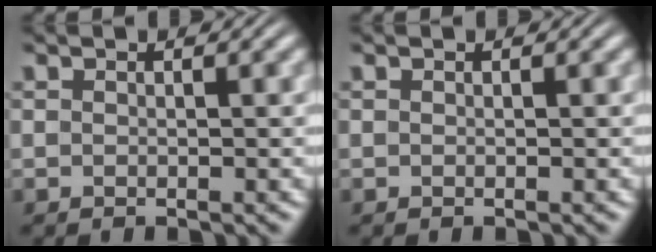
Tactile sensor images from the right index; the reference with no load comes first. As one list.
[{"total": 0.0}]